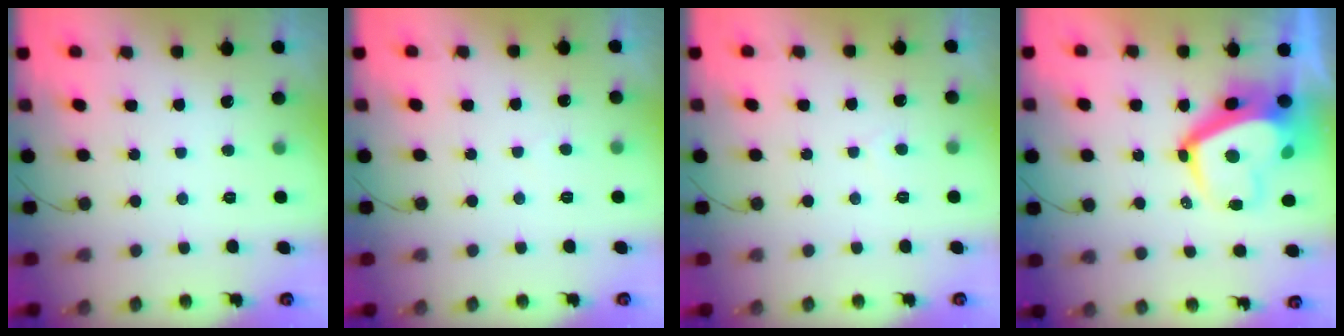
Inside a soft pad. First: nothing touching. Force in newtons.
{"total": 2.8, "press": 2.8, "slide": 0.3}
{"total": 2.9, "press": 2.9, "slide": 0.4}
{"total": 12.4, "press": 12.3, "slide": 1.4}